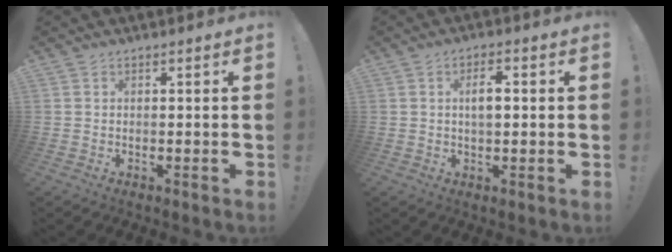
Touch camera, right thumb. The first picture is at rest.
{"total": 4.6, "force": [0.5, 2.2, 4.0], "torque": [-0.057, 0.004, 0.002]}